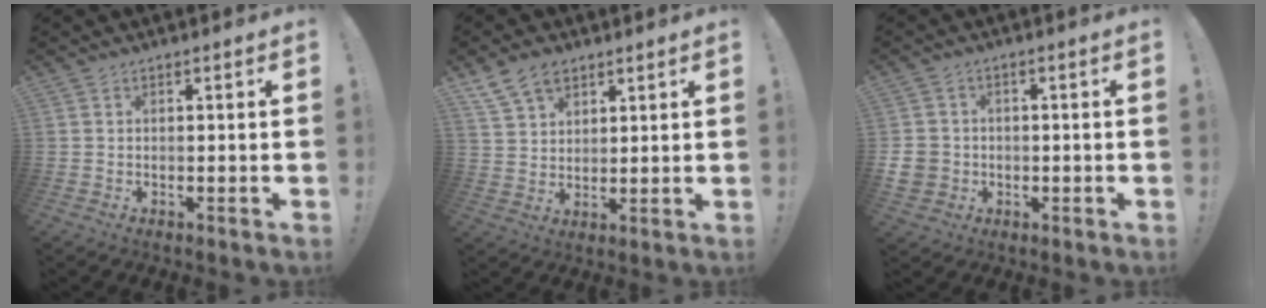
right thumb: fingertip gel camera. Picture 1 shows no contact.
{"total": 9.2, "force": [6.0, 6.1, 3.4], "torque": [-0.056, -0.027, 0.119]}
{"total": 6.3, "force": [-1.3, 5.6, 2.5], "torque": [-0.057, 0.008, -0.024]}